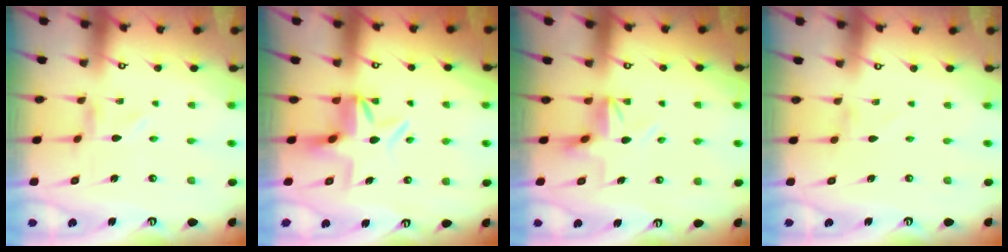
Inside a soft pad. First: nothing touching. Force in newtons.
{"total": 6.2, "press": 5.7, "slide": 2.4}
{"total": 3.9, "press": 3.9, "slide": 0.4}
{"total": 1.4, "press": 1.4, "slide": 0.1}